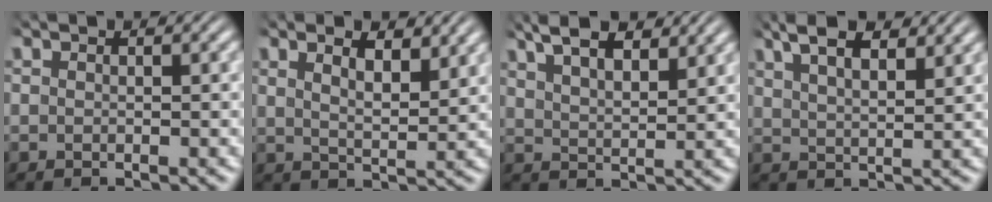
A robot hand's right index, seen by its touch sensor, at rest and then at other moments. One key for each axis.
{"total": 4.3, "fx": 2.4, "fy": 1.9, "fz": 3.0, "tx": -0.033, "ty": 0.001, "tz": 0.036}
{"total": 6.3, "fx": 4.5, "fy": 2.6, "fz": 3.6, "tx": -0.057, "ty": 0.010, "tz": 0.070}
{"total": 5.8, "fx": 4.2, "fy": 2.1, "fz": 3.5, "tx": -0.052, "ty": 0.015, "tz": 0.067}